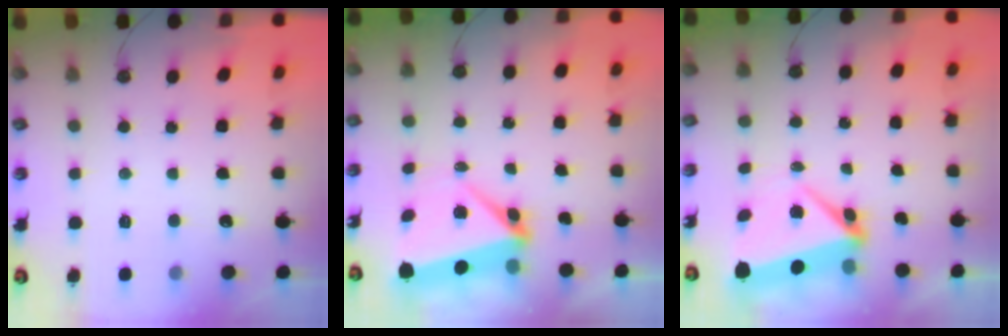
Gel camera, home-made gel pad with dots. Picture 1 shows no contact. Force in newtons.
{"total": 5.7, "press": 5.5, "slide": 1.7}
{"total": 5.8, "press": 5.4, "slide": 2.1}